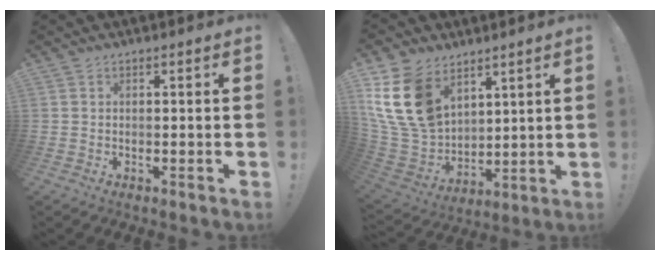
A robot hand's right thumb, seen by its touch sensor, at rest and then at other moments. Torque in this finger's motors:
{"motor_torque": [1.74, 2.08, 0.20, 0.06, 0.18]}